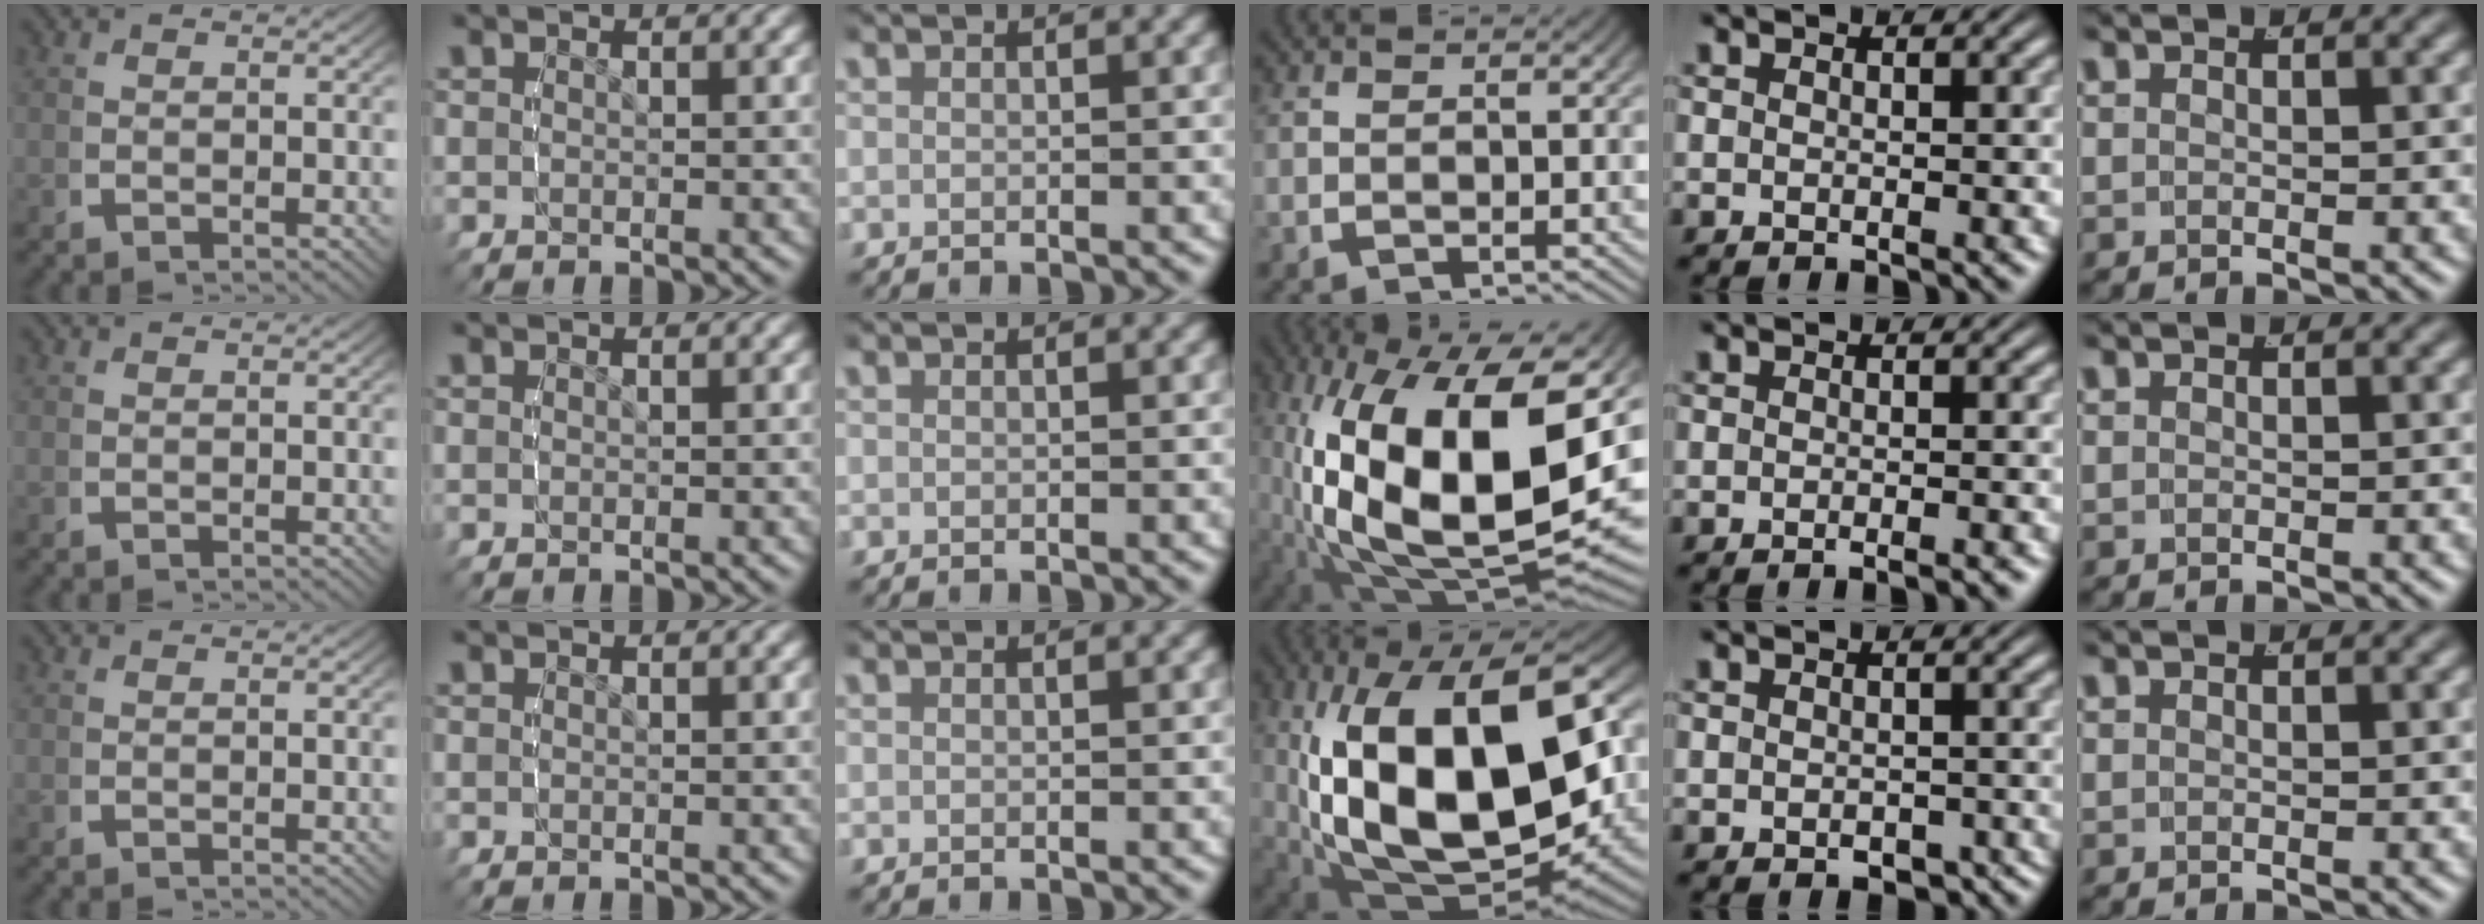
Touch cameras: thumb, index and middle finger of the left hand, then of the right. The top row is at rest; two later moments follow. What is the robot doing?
{"motion": "lift_and_place", "object": "tape"}